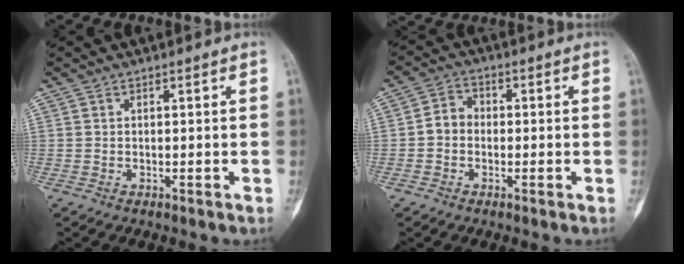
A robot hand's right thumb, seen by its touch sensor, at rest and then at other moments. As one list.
[{"total": 4.4, "force": [-0.8, 3.8, 2.1], "torque": [-0.022, 0.018, -0.024]}]